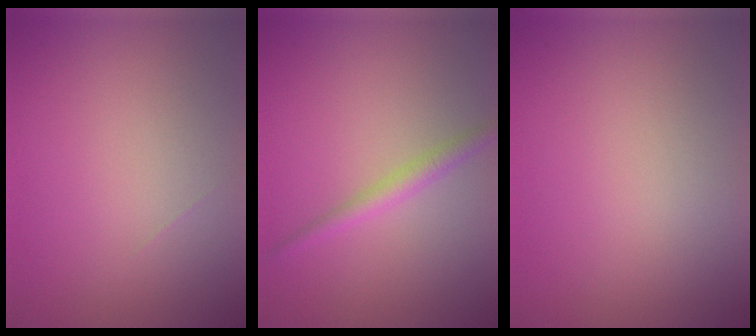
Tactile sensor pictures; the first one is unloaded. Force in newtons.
{"total": 1.9, "press": 1.9, "slide": 0.0}
{"total": 0.0}